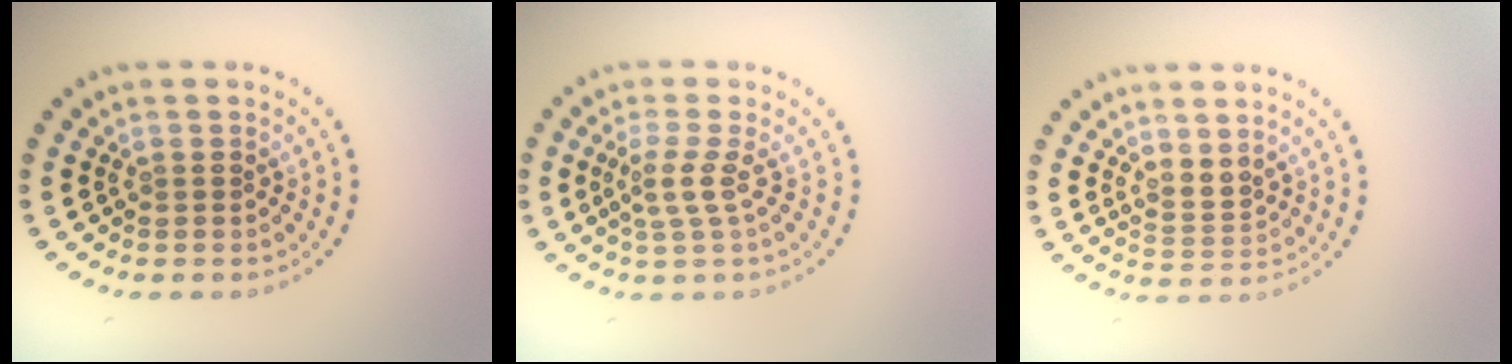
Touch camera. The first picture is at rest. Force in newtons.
{"total": 2.1, "press": 1.5, "slide": 1.5}
{"total": 2.0, "press": 1.5, "slide": 1.3}